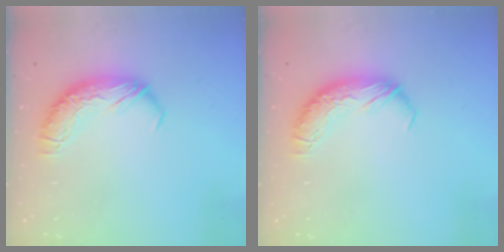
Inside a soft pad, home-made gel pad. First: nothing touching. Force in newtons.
{"total": 0.0}